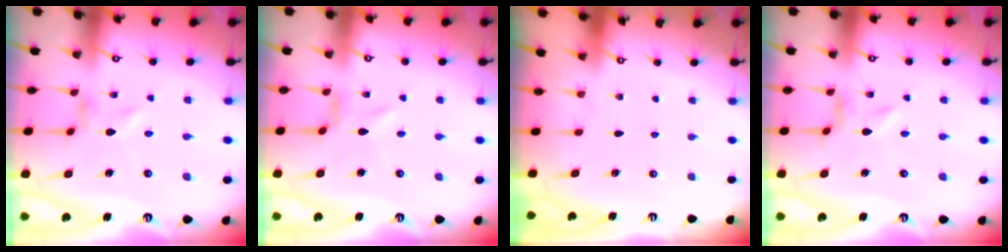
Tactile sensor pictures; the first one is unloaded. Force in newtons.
{"total": 1.3, "press": 1.2, "slide": 0.3}
{"total": 0.0}
{"total": 1.7, "press": 1.7, "slide": 0.3}